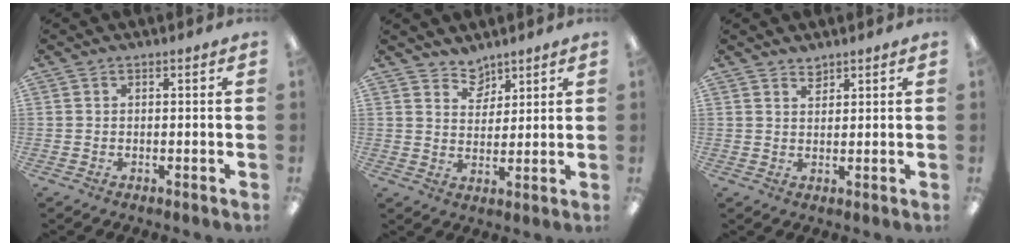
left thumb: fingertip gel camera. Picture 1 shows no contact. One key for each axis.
{"total": 4.5, "fx": 3.9, "fy": 2.2, "fz": 0.0, "tx": 0.003, "ty": -0.027, "tz": 0.072}
{"total": 2.0, "fx": 1.8, "fy": 0.7, "fz": 0.3, "tx": 0.000, "ty": -0.005, "tz": 0.033}